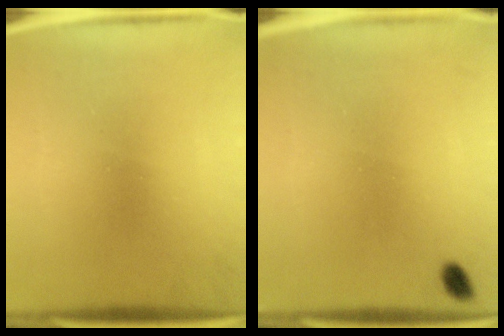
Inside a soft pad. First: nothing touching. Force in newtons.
{"total": 4.1}